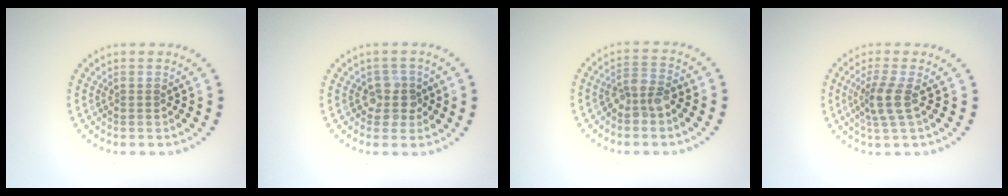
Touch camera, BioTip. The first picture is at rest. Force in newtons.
{"total": 2.3, "press": 1.9, "slide": 1.3}
{"total": 2.6, "press": 2.2, "slide": 1.4}
{"total": 2.8, "press": 2.1, "slide": 1.9}